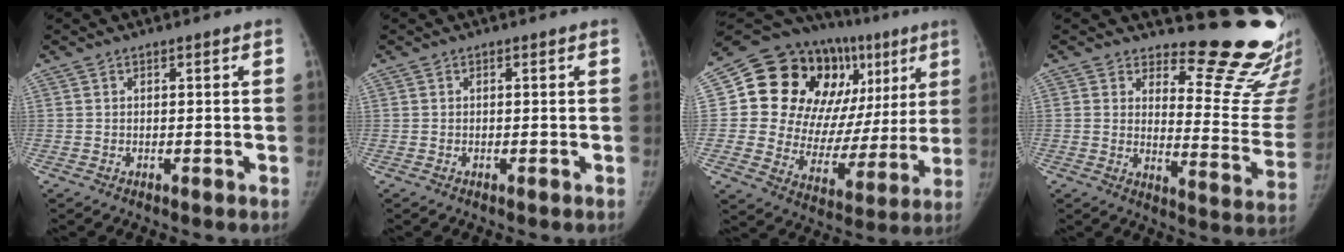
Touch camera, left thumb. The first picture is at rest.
{"total": 0.0}
{"total": 27.4, "force": [10.4, 17.6, 18.3], "torque": [-0.208, 0.023, 0.170]}
{"total": 18.1, "force": [16.2, 5.0, 6.4], "torque": [-0.024, -0.185, 0.188]}